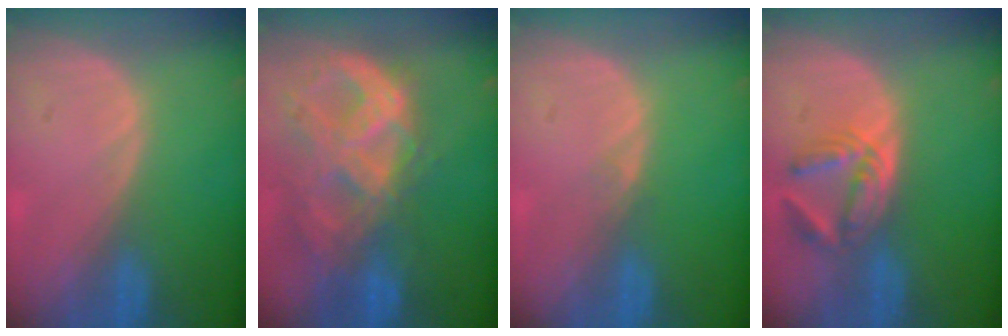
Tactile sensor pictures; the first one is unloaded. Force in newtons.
{"total": 11.1, "press": 9.4, "slide": 5.9}
{"total": 0.7, "press": 0.7, "slide": 0.1}
{"total": 5.6, "press": 5.3, "slide": 1.7}